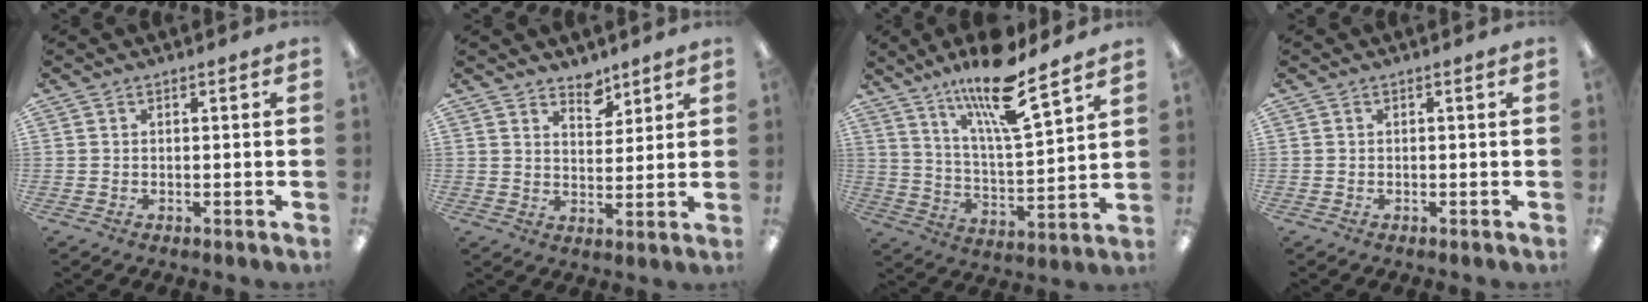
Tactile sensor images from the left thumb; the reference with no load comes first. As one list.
[{"total": 5.5, "force": [4.7, 2.6, 1.4], "torque": [0.000, -0.035, 0.081]}, {"total": 16.6, "force": [12.6, 3.2, 10.4], "torque": [-0.187, -0.075, 0.206]}, {"total": 0.0}]